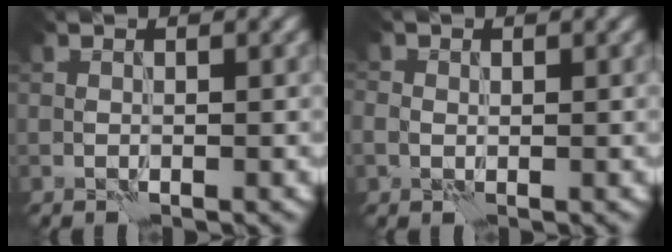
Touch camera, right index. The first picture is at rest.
{"total": 1.2, "force": [0.1, 1.1, 0.5], "torque": [-0.007, -0.002, 0.000]}